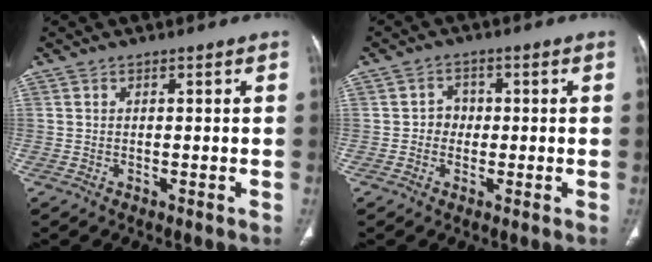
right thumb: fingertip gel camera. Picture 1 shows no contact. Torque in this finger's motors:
{"motor_torque": [-0.18, 0.33, 0.23, 0.08, 0.00]}